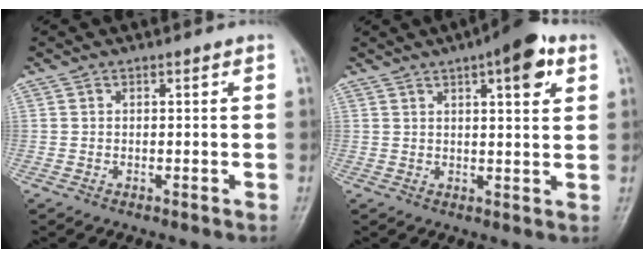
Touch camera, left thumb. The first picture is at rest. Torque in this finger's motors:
{"motor_torque": [1.15, 1.07, 1.11, -0.41, 0.04]}